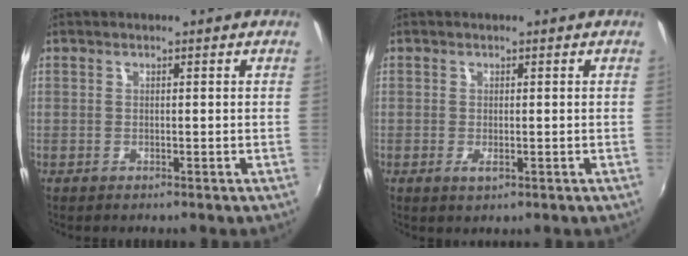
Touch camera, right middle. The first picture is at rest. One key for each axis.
{"total": 1.5, "fx": -0.4, "fy": 0.6, "fz": 1.4, "tx": -0.026, "ty": -0.005, "tz": -0.005}